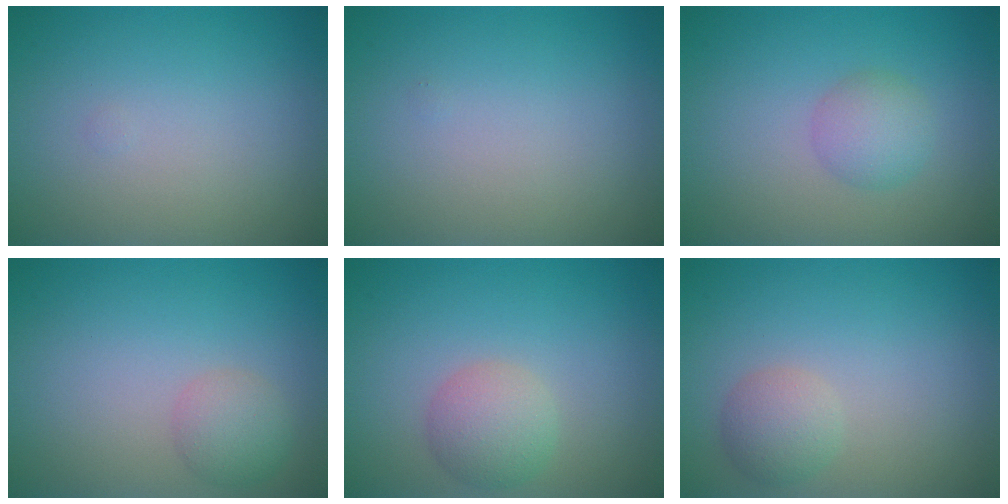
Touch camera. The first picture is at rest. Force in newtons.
{"total": 0.0}
{"total": 2.2, "press": 2.2, "slide": 0.1}
{"total": 2.2, "press": 2.2, "slide": 0.1}
{"total": 3.0, "press": 3.0, "slide": 0.1}
{"total": 2.2, "press": 2.2, "slide": 0.1}